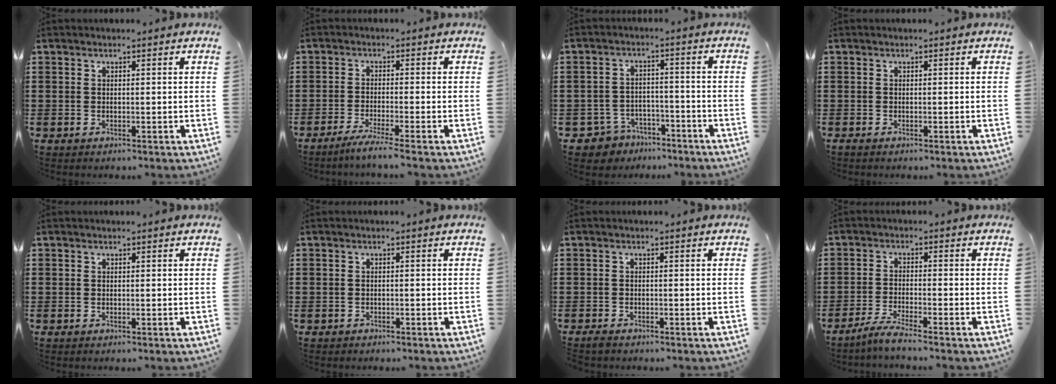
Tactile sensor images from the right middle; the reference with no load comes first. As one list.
[{"total": 2.8, "force": [-2.2, -0.6, 1.6], "torque": [-0.034, -0.009, -0.043]}, {"total": 4.3, "force": [-4.0, 1.6, 0.2], "torque": [-0.030, 0.001, -0.087]}, {"total": 0.0}, {"total": 0.0}, {"total": 0.6, "force": [-0.6, 0.2, 0.0], "torque": [-0.002, 0.000, -0.013]}, {"total": 0.9, "force": [-0.8, 0.3, 0.2], "torque": [-0.006, -0.004, -0.016]}, {"total": 3.4, "force": [-2.8, -0.4, 1.8], "torque": [-0.046, -0.009, -0.056]}]